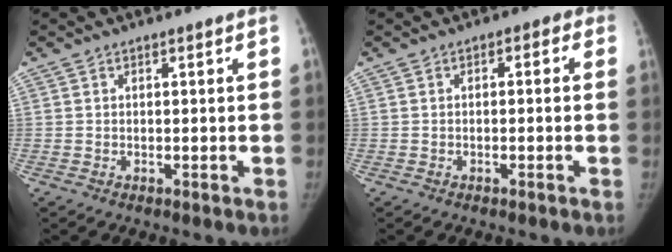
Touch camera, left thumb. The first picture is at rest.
{"total": 2.2, "force": [-0.2, 1.6, 1.5], "torque": [0.003, 0.020, -0.016]}